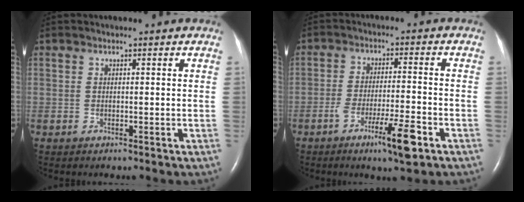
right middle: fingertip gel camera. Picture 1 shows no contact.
{"total": 7.5, "force": [-4.1, 0.4, 6.3], "torque": [-0.108, -0.010, -0.068]}